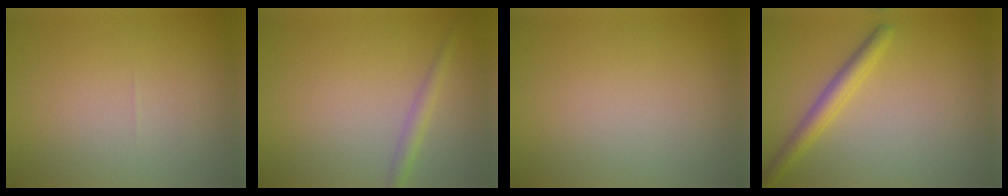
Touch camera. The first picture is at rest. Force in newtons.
{"total": 1.6, "press": 1.6, "slide": 0.1}
{"total": 0.0}
{"total": 2.8, "press": 2.8, "slide": 0.1}